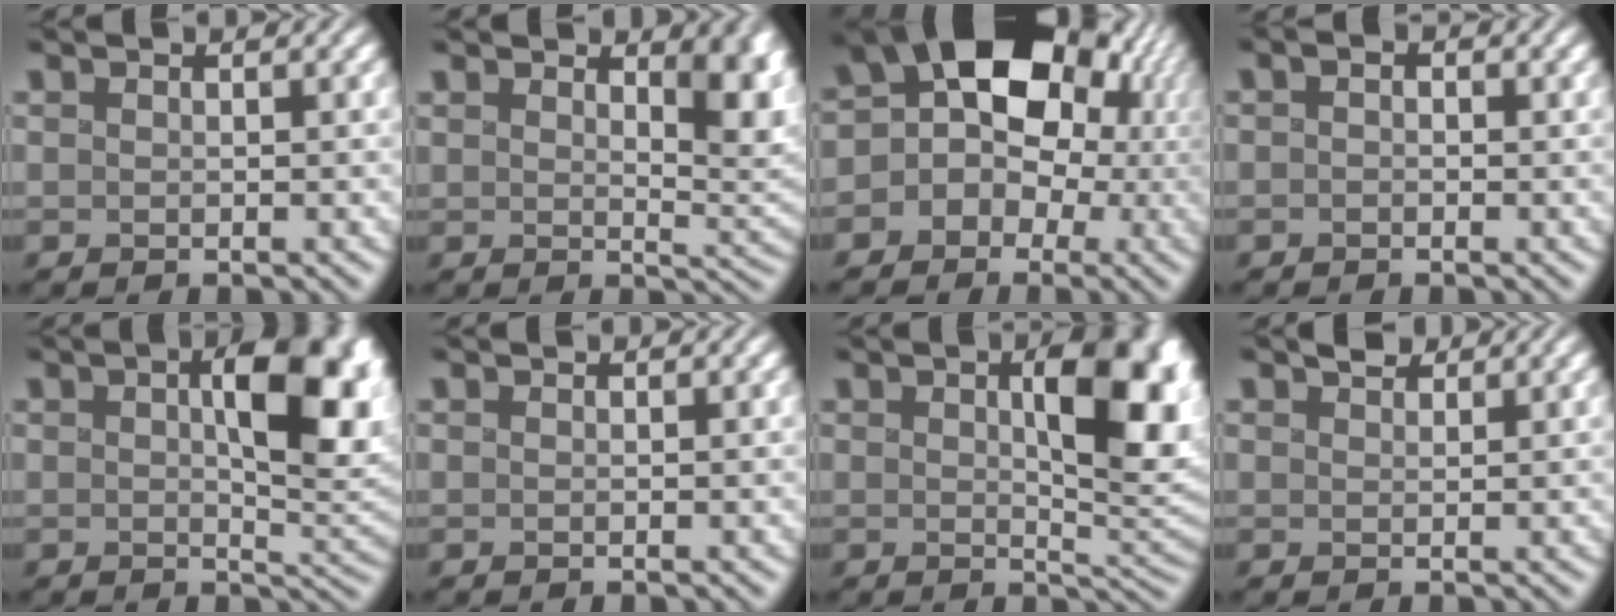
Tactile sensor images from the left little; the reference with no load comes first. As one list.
[{"total": 5.5, "force": [3.0, 2.8, 3.7], "torque": [-0.063, -0.013, 0.050]}, {"total": 16.2, "force": [3.0, 13.9, 7.9], "torque": [-0.139, 0.042, 0.008]}, {"total": 1.1, "force": [-0.6, 0.7, 0.6], "torque": [-0.011, 0.000, -0.017]}, {"total": 9.7, "force": [2.1, 4.9, 8.1], "torque": [-0.119, -0.006, 0.038]}, {"total": 0.0}, {"total": 8.9, "force": [2.2, 4.3, 7.5], "torque": [-0.107, -0.009, 0.040]}, {"total": 1.3, "force": [0.9, 0.6, 0.6], "torque": [-0.017, 0.005, 0.013]}]